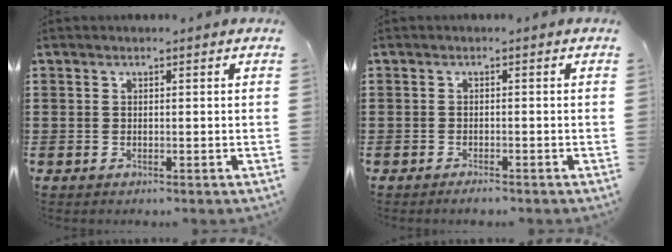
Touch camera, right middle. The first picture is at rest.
{"total": 0.9, "force": [-0.8, 0.1, 0.3], "torque": [-0.010, -0.005, -0.014]}